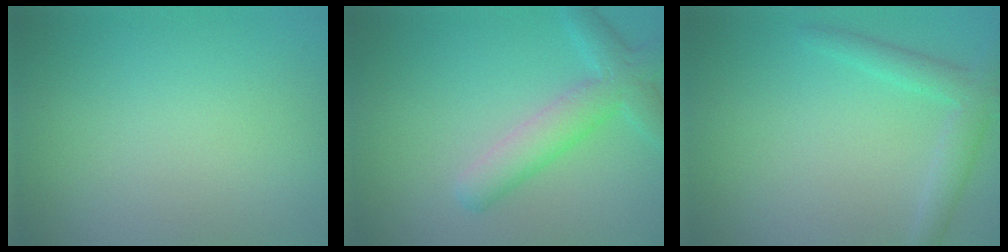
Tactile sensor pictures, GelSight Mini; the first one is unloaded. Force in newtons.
{"total": 4.2, "press": 4.2, "slide": 0.1}
{"total": 2.7, "press": 2.7, "slide": 0.1}